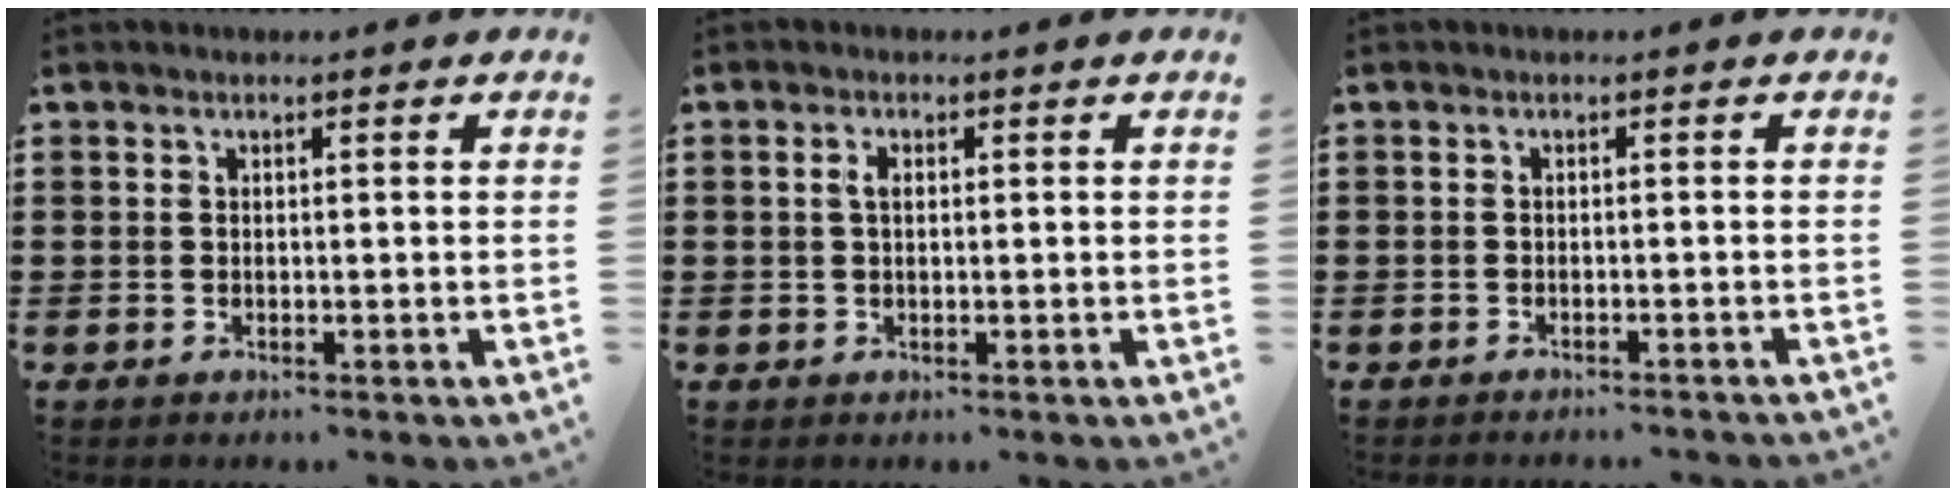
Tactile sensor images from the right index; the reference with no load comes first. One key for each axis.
{"total": 1.5, "fx": 0.3, "fy": 0.7, "fz": 1.3, "tx": -0.028, "ty": 0.006, "tz": 0.003}
{"total": 0.8, "fx": -0.8, "fy": 0.0, "fz": 0.0, "tx": -0.004, "ty": 0.002, "tz": -0.017}